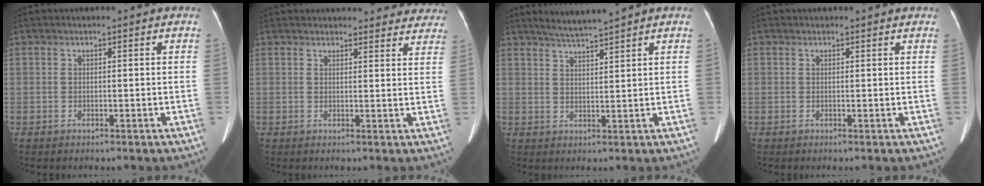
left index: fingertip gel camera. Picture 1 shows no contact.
{"total": 17.3, "force": [16.2, 4.8, 3.9], "torque": [-0.028, -0.004, 0.173]}
{"total": 4.2, "force": [3.8, -1.1, 1.5], "torque": [-0.032, 0.003, 0.073]}
{"total": 0.8, "force": [0.7, 0.1, 0.2], "torque": [-0.008, 0.001, 0.005]}